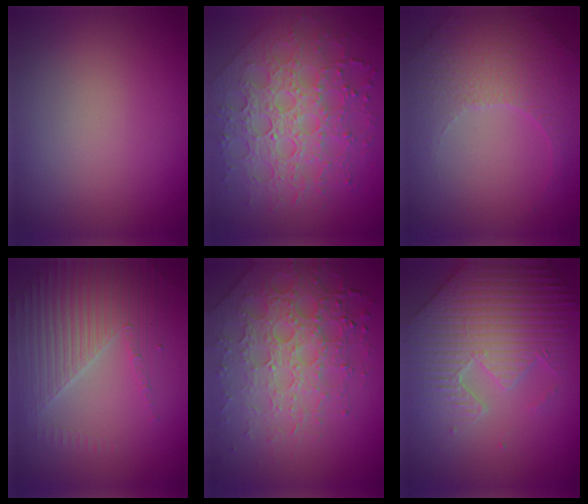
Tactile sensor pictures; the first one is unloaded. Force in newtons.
{"total": 8.8, "press": 6.3, "slide": 6.1}
{"total": 5.2, "press": 3.6, "slide": 3.7}
{"total": 4.5, "press": 3.9, "slide": 2.1}
{"total": 7.5, "press": 5.3, "slide": 5.3}
{"total": 9.4, "press": 6.5, "slide": 6.8}